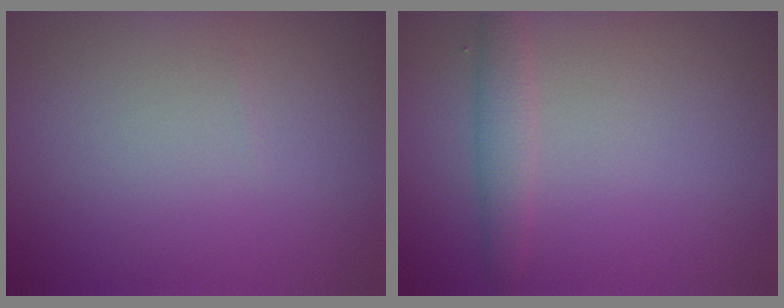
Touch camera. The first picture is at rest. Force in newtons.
{"total": 2.0, "press": 2.0, "slide": 0.2}